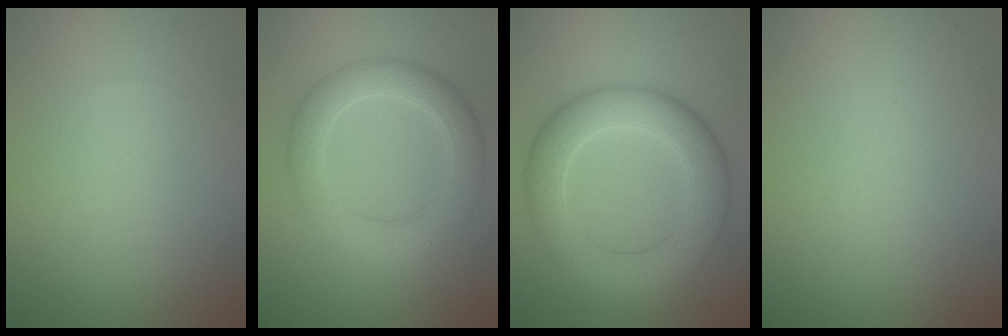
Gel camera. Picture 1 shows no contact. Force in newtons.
{"total": 5.0, "press": 5.0, "slide": 0.3}
{"total": 7.1, "press": 7.1, "slide": 0.2}
{"total": 0.0}